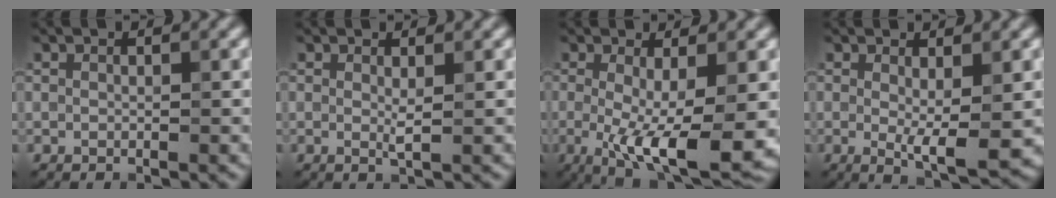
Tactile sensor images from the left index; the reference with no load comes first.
{"total": 0.9, "force": [0.3, 0.0, 0.9], "torque": [-0.018, -0.005, 0.003]}
{"total": 8.2, "force": [-1.3, 2.0, 7.8], "torque": [-0.132, -0.024, -0.019]}
{"total": 3.3, "force": [0.1, 0.6, 3.3], "torque": [-0.053, -0.013, 0.004]}